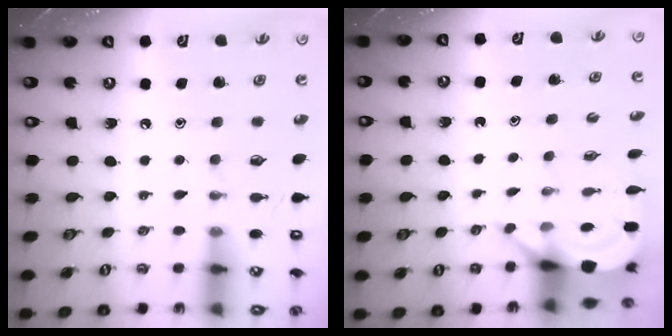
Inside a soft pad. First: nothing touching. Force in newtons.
{"total": 4.6, "press": 4.6, "slide": 0.3}